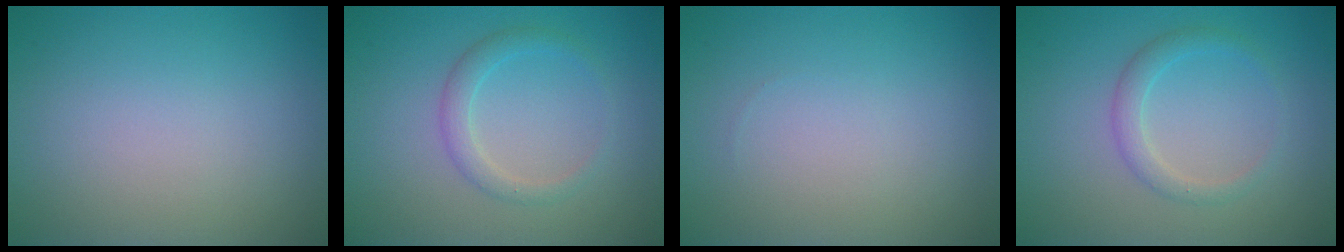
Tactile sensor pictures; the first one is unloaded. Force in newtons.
{"total": 1.9, "press": 1.9, "slide": 0.2}
{"total": 0.0}
{"total": 1.9, "press": 1.9, "slide": 0.2}